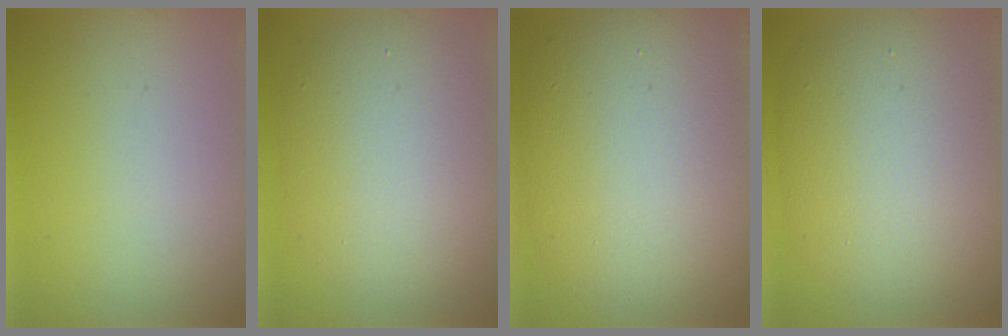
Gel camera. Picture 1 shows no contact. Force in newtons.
{"total": 8.3, "press": 8.3, "slide": 0.4}
{"total": 13.9, "press": 13.9, "slide": 0.7}
{"total": 10.4, "press": 10.3, "slide": 0.7}